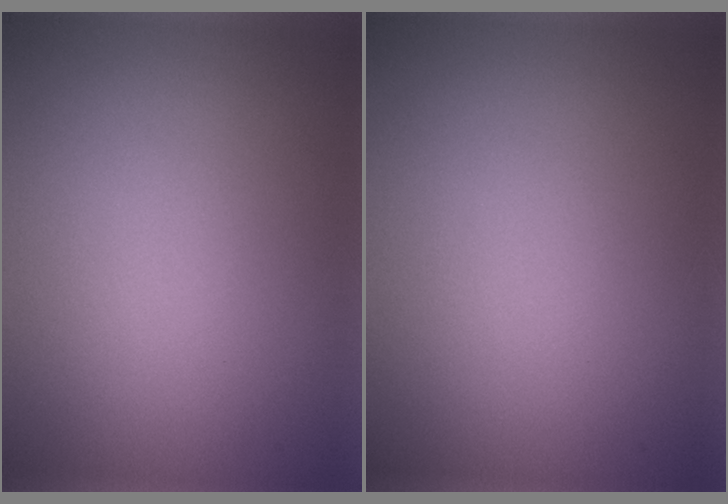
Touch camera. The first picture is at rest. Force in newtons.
{"total": 0.0}